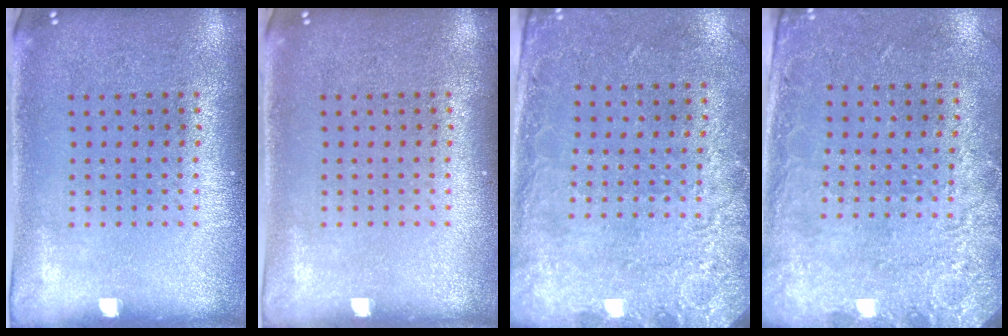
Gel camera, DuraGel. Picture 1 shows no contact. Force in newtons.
{"total": 0.0}
{"total": 2.8, "press": 2.0, "slide": 1.9}
{"total": 2.8, "press": 2.0, "slide": 1.9}